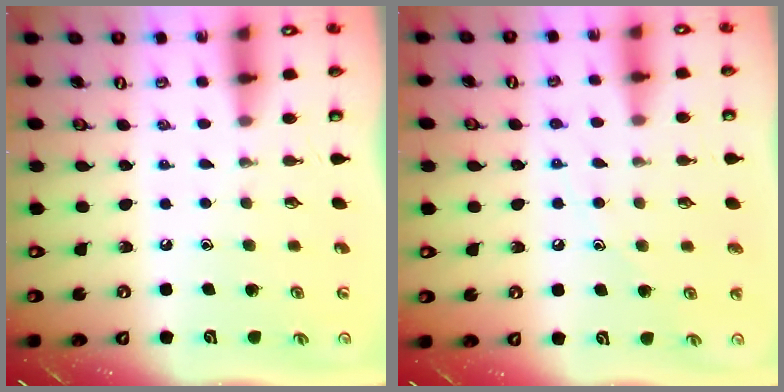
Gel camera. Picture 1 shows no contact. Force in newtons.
{"total": 7.4, "press": 7.4, "slide": 0.2}